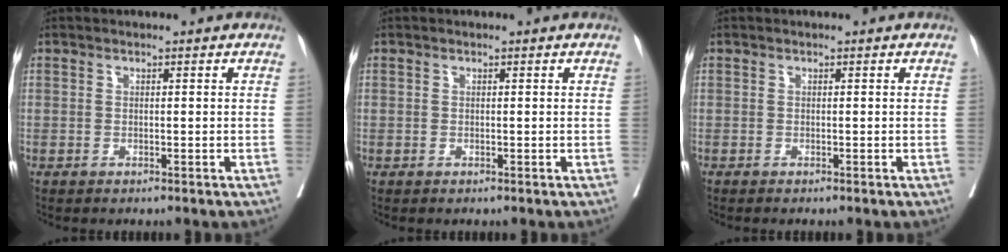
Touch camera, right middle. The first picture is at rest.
{"total": 0.6, "force": [-0.1, 0.6, -0.1], "torque": [0.010, 0.007, -0.005]}
{"total": 0.0}